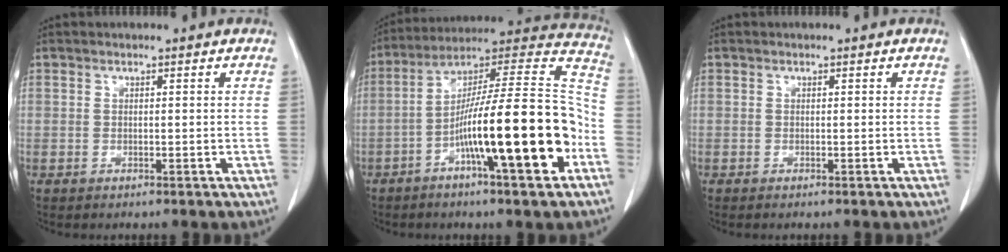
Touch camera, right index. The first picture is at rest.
{"total": 21.3, "force": [-7.3, 1.7, 20.0], "torque": [-0.296, 0.014, -0.119]}
{"total": 0.0}